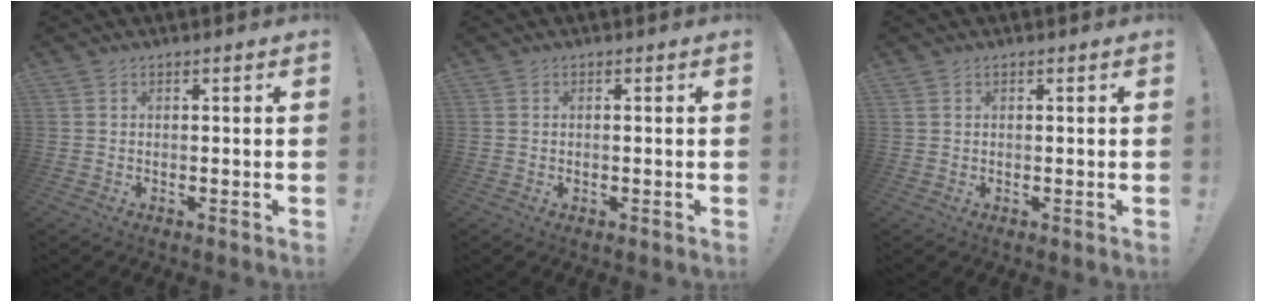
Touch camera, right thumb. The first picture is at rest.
{"total": 0.0}
{"total": 0.6, "force": [0.4, 0.4, 0.2], "torque": [-0.007, 0.001, 0.009]}